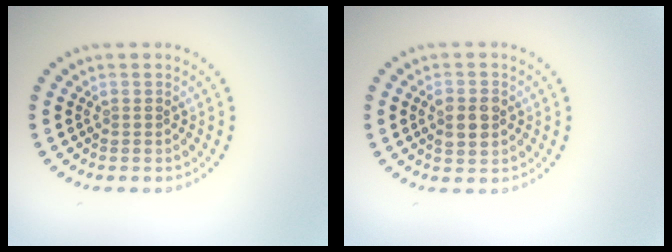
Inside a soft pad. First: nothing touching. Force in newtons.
{"total": 2.3, "press": 2.3, "slide": 0.2}